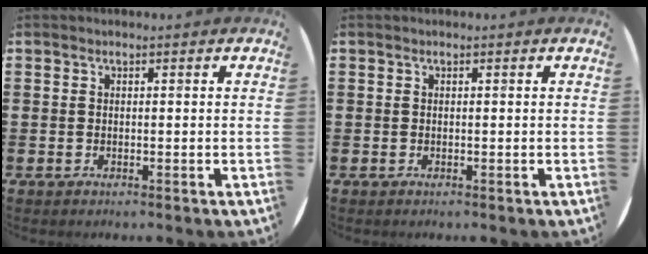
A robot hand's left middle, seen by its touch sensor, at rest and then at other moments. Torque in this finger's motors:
{"motor_torque": [1.04, -1.10, -0.04, 0.02]}